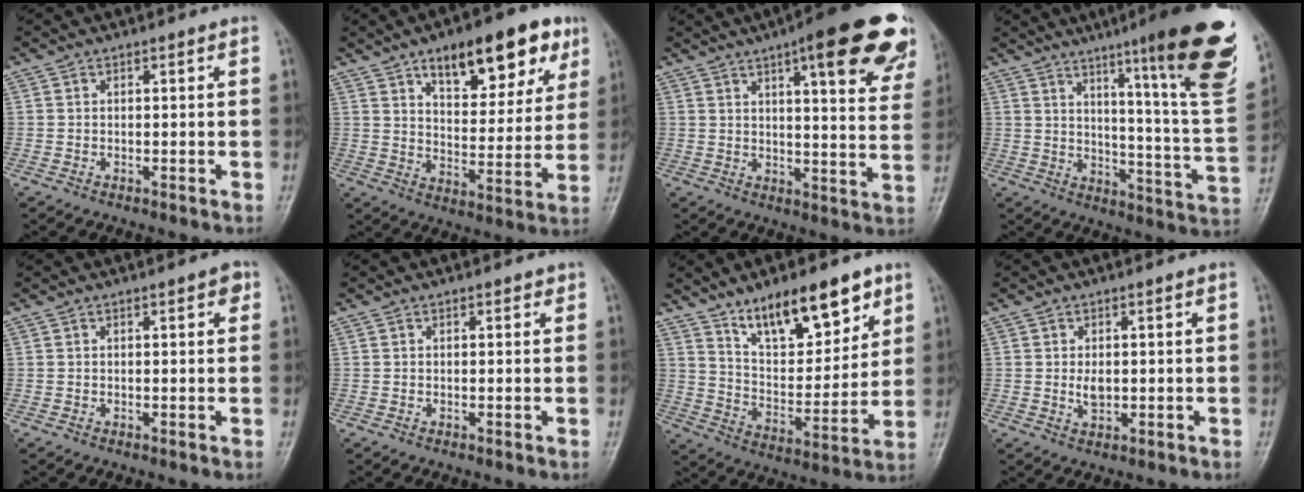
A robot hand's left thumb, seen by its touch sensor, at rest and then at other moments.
{"total": 18.2, "force": [10.1, 8.0, 12.8], "torque": [-0.129, -0.036, 0.149]}
{"total": 22.2, "force": [12.9, 5.6, 17.1], "torque": [-0.192, -0.035, 0.152]}
{"total": 23.7, "force": [13.7, 1.5, 19.2], "torque": [-0.242, -0.071, 0.192]}
{"total": 2.0, "force": [1.0, 0.7, 1.6], "torque": [-0.015, 0.000, 0.010]}
{"total": 0.9, "force": [0.6, 0.5, 0.4], "torque": [-0.002, -0.003, 0.005]}
{"total": 16.6, "force": [10.7, 6.6, 10.7], "torque": [-0.126, -0.059, 0.189]}
{"total": 2.6, "force": [0.3, 1.5, 2.1], "torque": [-0.032, -0.006, 0.008]}